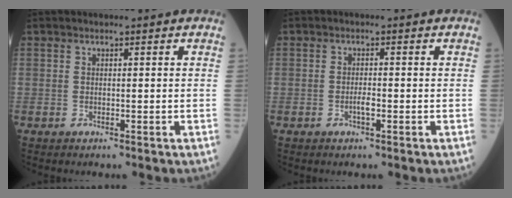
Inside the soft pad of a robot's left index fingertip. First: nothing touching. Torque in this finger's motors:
{"motor_torque": [0.24, 0.18, 0.01, 0.01]}